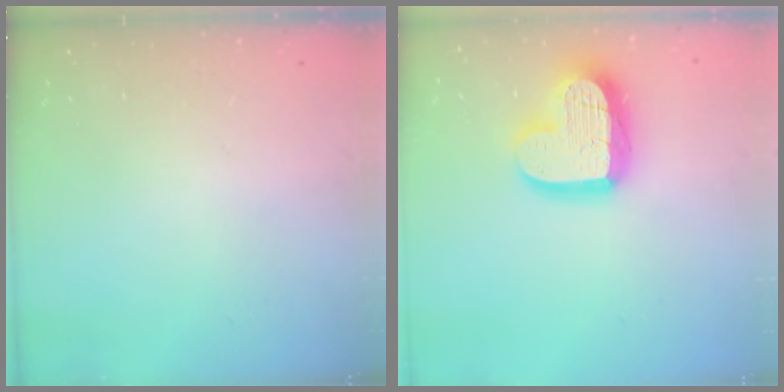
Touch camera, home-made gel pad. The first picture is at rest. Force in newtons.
{"total": 18.1, "press": 18.0, "slide": 1.5}